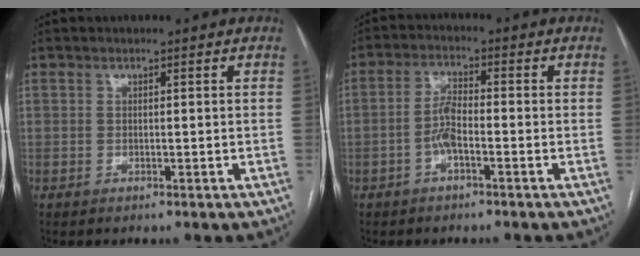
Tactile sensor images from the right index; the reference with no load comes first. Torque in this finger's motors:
{"motor_torque": [0.92, -0.22, 0.38, 0.10]}